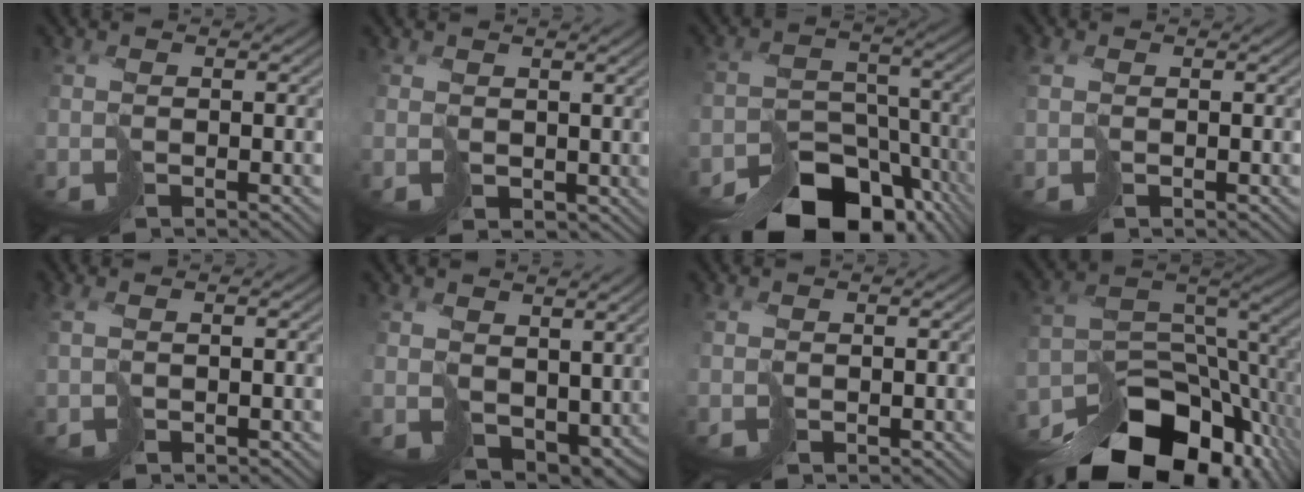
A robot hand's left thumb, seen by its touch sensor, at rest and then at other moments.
{"total": 1.6, "force": [1.0, 1.2, 0.1], "torque": [-0.007, -0.007, 0.022]}
{"total": 13.7, "force": [-10.9, 7.0, 4.6], "torque": [-0.080, -0.031, -0.144]}
{"total": 1.4, "force": [0.0, 1.1, 0.7], "torque": [-0.023, -0.002, -0.003]}
{"total": 1.3, "force": [0.1, 0.7, 1.1], "torque": [-0.034, -0.002, 0.003]}
{"total": 7.7, "force": [2.1, 5.3, 5.1], "torque": [-0.120, -0.029, 0.054]}
{"total": 0.0}
{"total": 15.5, "force": [-11.1, 7.3, 7.9], "torque": [-0.135, -0.028, -0.165]}